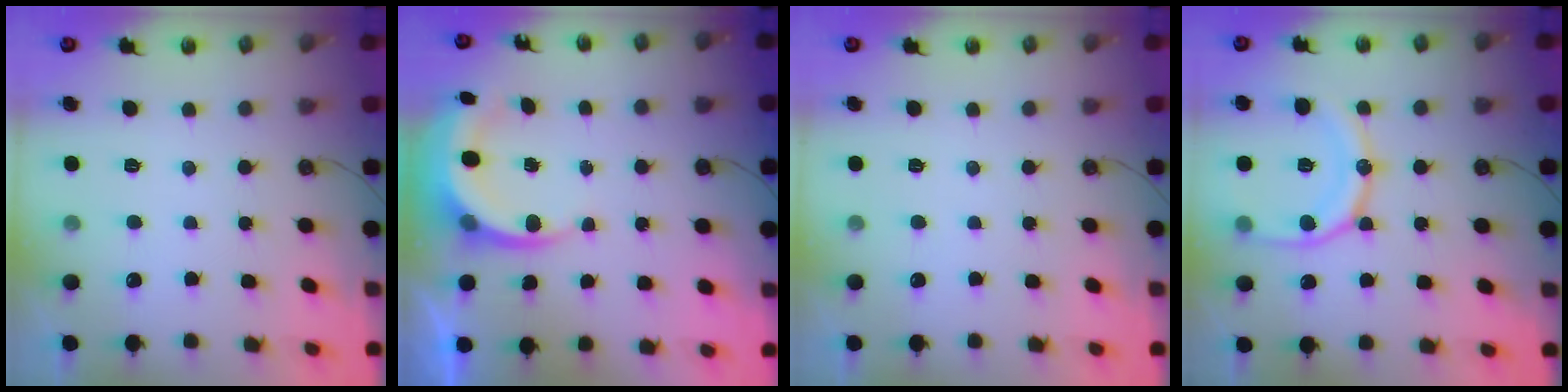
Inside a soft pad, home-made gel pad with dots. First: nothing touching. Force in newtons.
{"total": 6.2, "press": 6.0, "slide": 1.6}
{"total": 0.0}
{"total": 15.9, "press": 15.8, "slide": 1.9}